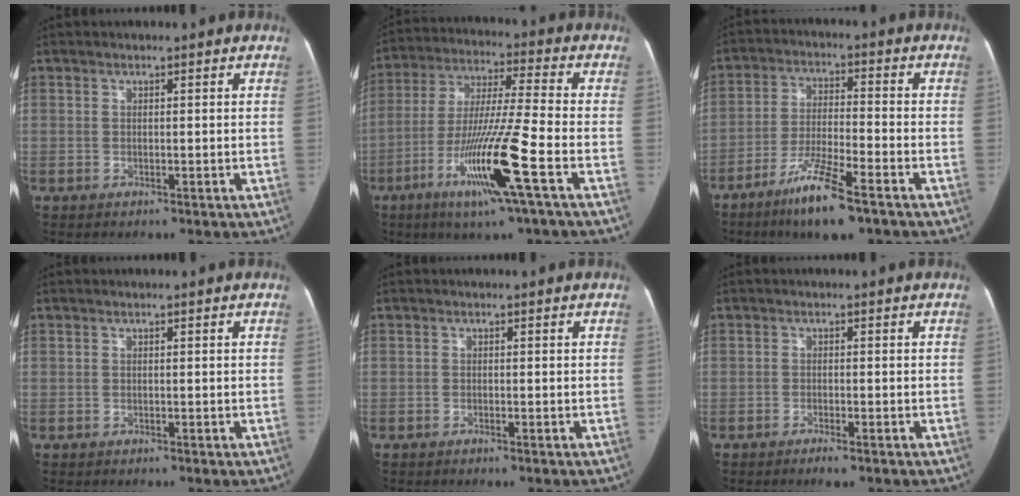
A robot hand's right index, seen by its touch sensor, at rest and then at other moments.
{"total": 14.8, "force": [-6.3, -0.9, 13.3], "torque": [-0.263, -0.023, -0.122]}
{"total": 10.3, "force": [-6.7, 0.9, 7.9], "torque": [-0.153, -0.024, -0.120]}
{"total": 0.0}
{"total": 0.7, "force": [-0.5, -0.1, 0.4], "torque": [-0.013, -0.003, -0.008]}
{"total": 2.2, "force": [-1.5, 0.2, 1.6], "torque": [-0.027, -0.005, -0.023]}